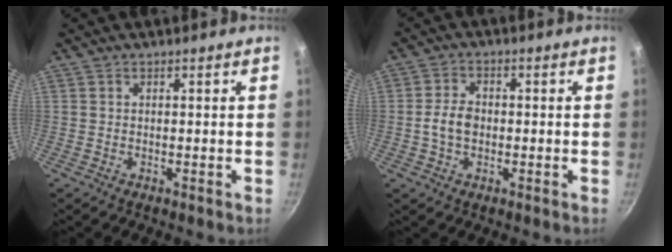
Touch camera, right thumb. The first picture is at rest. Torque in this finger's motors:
{"motor_torque": [1.01, 0.85, 0.74, -0.24, 0.04]}